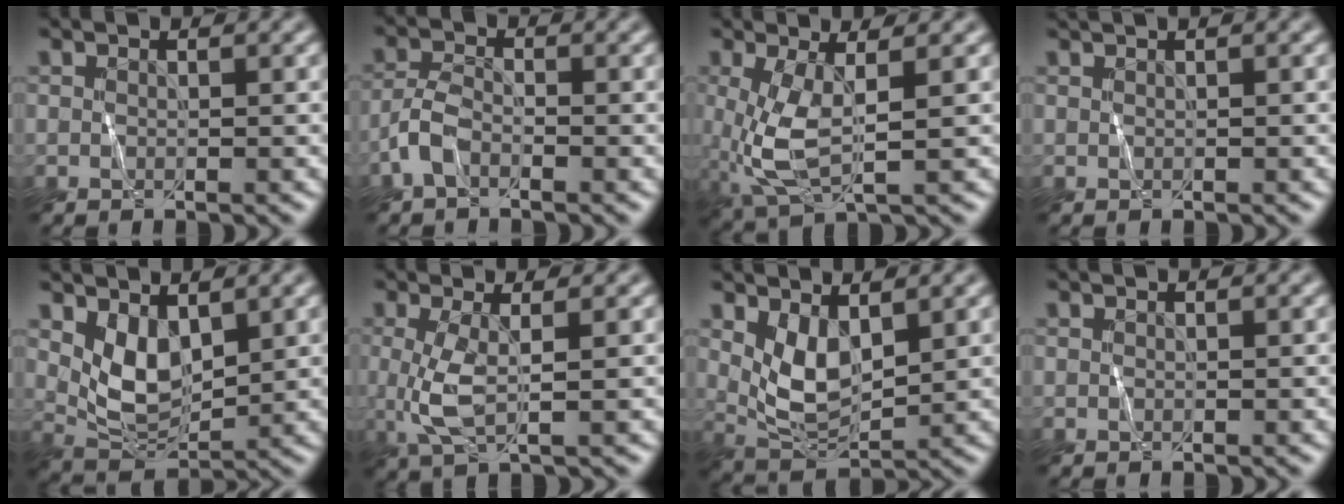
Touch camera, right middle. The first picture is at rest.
{"total": 2.3, "force": [-1.4, 1.1, 1.4], "torque": [-0.035, 0.006, -0.037]}
{"total": 4.8, "force": [0.0, 1.6, 4.5], "torque": [-0.111, -0.005, 0.005]}
{"total": 1.2, "force": [0.8, 0.4, 0.8], "torque": [-0.010, -0.002, 0.004]}
{"total": 4.0, "force": [1.8, 2.3, 2.8], "torque": [-0.062, -0.010, 0.041]}
{"total": 3.0, "force": [0.1, 0.9, 2.9], "torque": [-0.073, -0.002, 0.004]}
{"total": 4.0, "force": [1.6, 2.0, 3.1], "torque": [-0.070, -0.009, 0.038]}
{"total": 0.0}